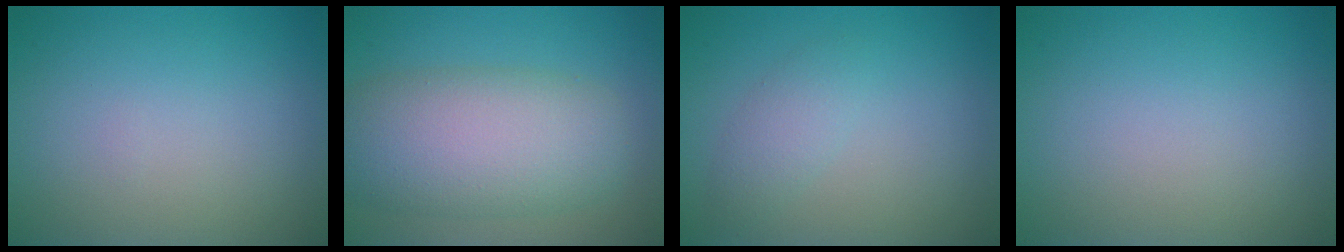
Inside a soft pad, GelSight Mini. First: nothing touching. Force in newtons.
{"total": 8.5, "press": 8.5, "slide": 0.4}
{"total": 1.8, "press": 1.8, "slide": 0.1}
{"total": 0.0}